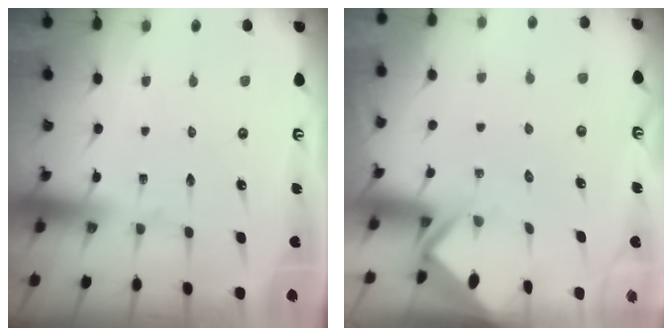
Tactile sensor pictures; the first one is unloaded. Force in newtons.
{"total": 3.3, "press": 3.3, "slide": 0.2}